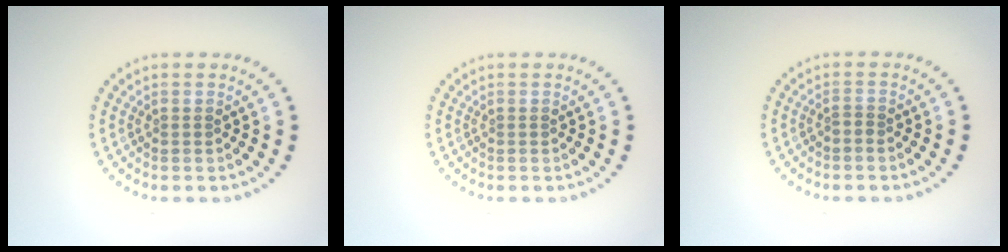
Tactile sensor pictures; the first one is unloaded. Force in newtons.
{"total": 0.0}
{"total": 0.5, "press": 0.3, "slide": 0.4}